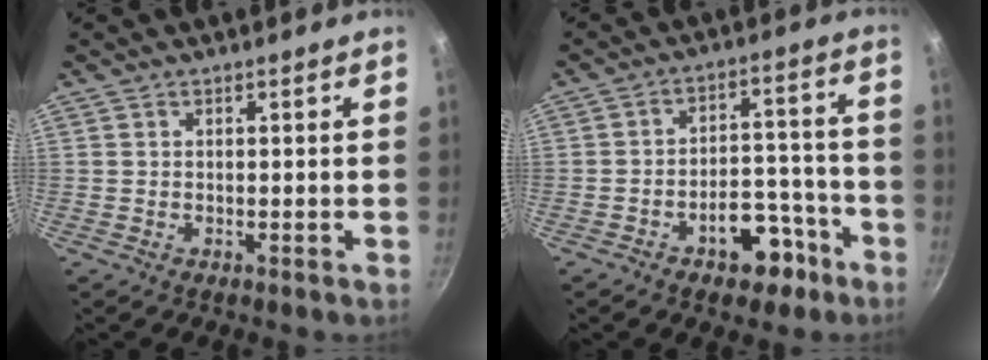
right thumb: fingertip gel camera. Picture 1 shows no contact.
{"total": 10.6, "force": [-6.0, 6.0, 6.3], "torque": [-0.050, 0.062, -0.075]}